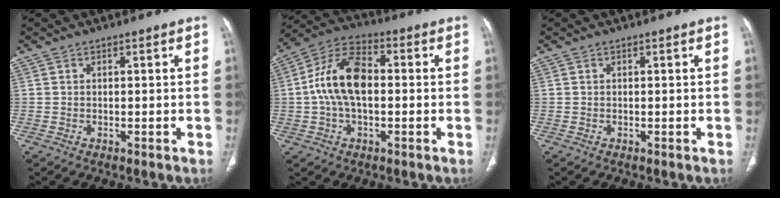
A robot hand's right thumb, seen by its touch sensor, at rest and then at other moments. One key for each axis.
{"total": 12.7, "fx": 0.0, "fy": 7.2, "fz": 10.5, "tx": -0.199, "ty": 0.033, "tz": -0.008}
{"total": 0.0}